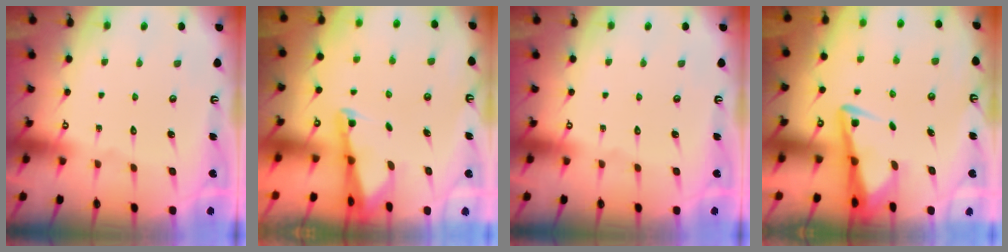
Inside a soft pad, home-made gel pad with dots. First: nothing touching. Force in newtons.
{"total": 1.6, "press": 1.6, "slide": 0.3}
{"total": 0.0}
{"total": 3.6, "press": 3.6, "slide": 0.6}